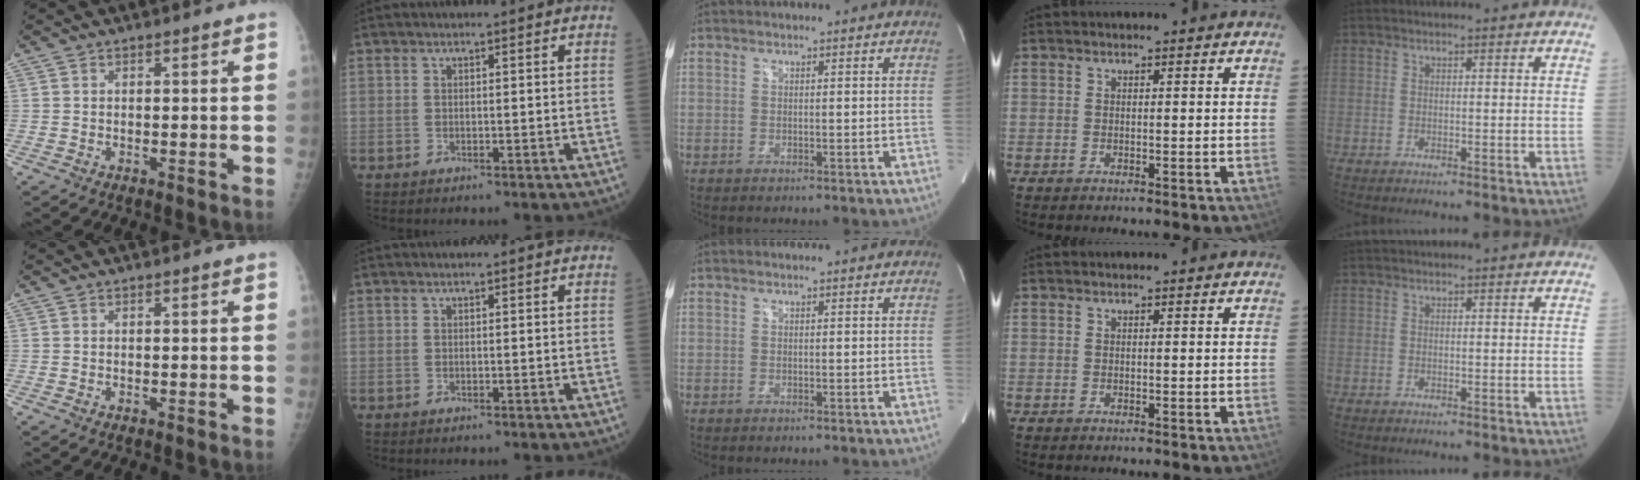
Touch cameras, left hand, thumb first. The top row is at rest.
{}